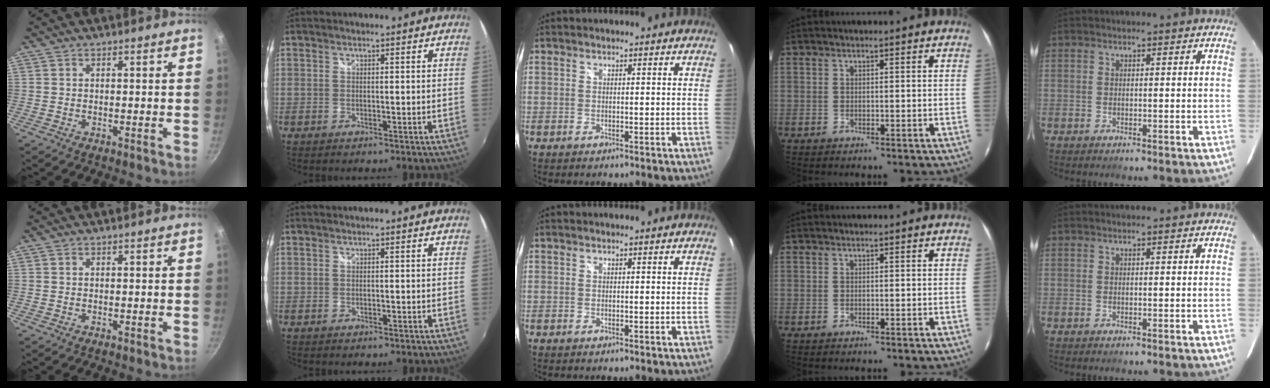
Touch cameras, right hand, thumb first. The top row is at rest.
{}